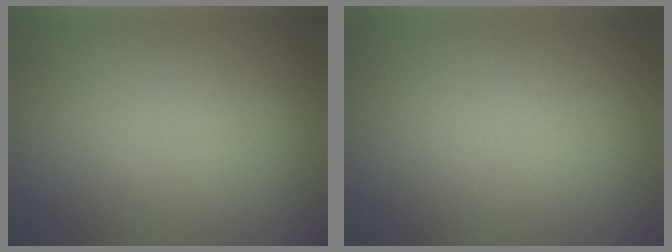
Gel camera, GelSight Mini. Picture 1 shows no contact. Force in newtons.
{"total": 0.0}